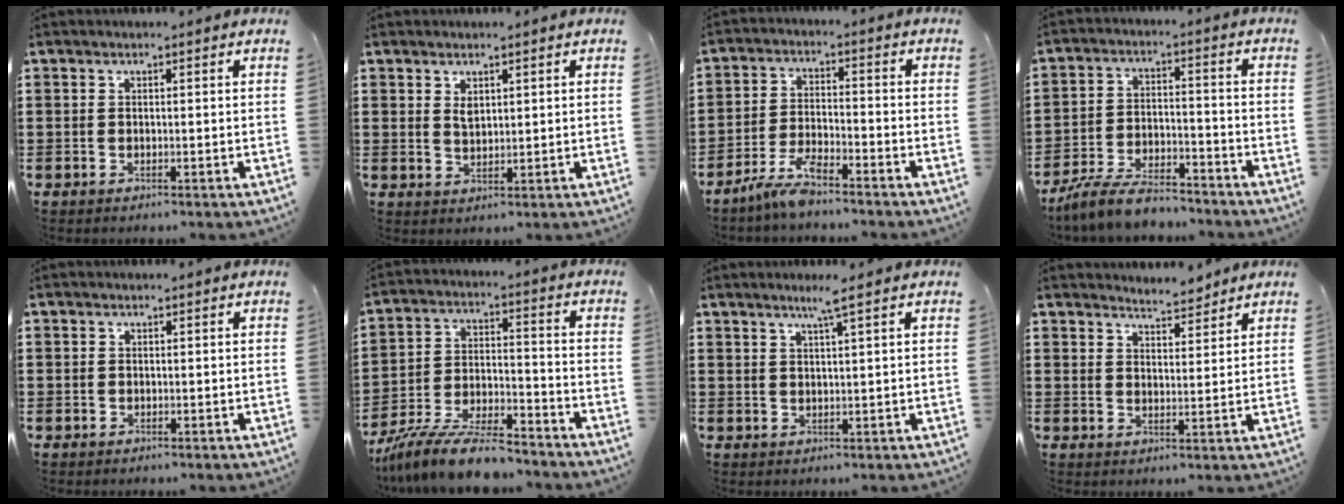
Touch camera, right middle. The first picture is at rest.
{"total": 1.9, "force": [1.1, 1.1, 1.1], "torque": [-0.017, -0.001, 0.019]}
{"total": 5.4, "force": [-4.7, 0.9, 2.7], "torque": [-0.065, -0.001, -0.093]}
{"total": 8.1, "force": [-7.5, 1.6, 2.8], "torque": [-0.061, 0.012, -0.145]}
{"total": 0.8, "force": [-0.4, 0.6, 0.0], "torque": [0.000, 0.004, -0.009]}
{"total": 11.1, "force": [-9.8, 1.4, 4.9], "torque": [-0.090, 0.023, -0.191]}
{"total": 2.9, "force": [2.0, -0.2, 2.1], "torque": [-0.044, -0.002, 0.033]}
{"total": 3.5, "force": [3.5, 0.5, -0.1], "torque": [-0.007, -0.008, 0.067]}